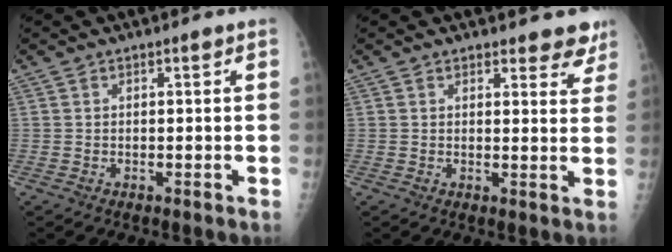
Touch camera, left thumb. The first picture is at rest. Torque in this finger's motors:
{"motor_torque": [0.14, 0.29, -0.16, -0.12, 0.01]}